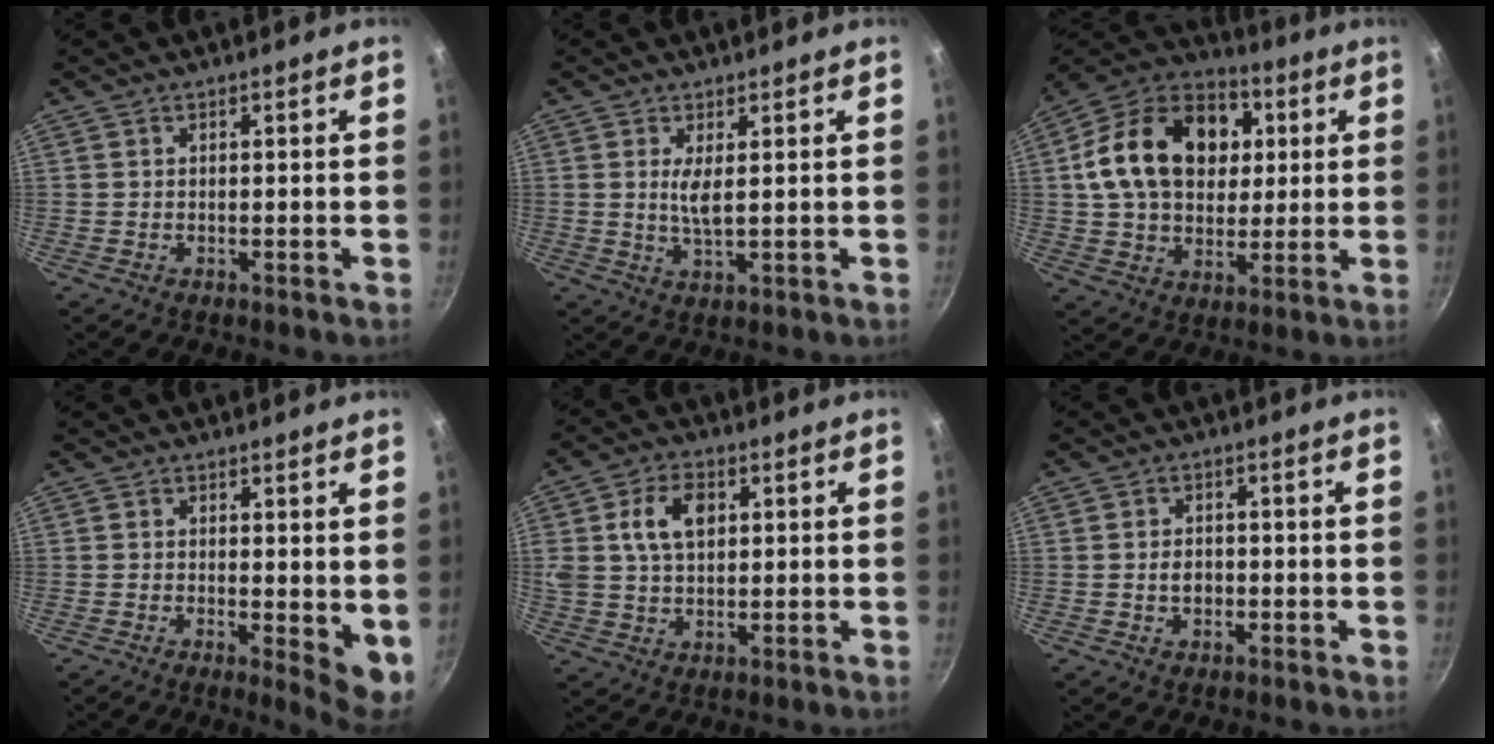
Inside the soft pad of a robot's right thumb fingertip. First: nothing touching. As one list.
[{"total": 3.4, "force": [1.0, 0.8, 3.1], "torque": [-0.064, -0.013, 0.021]}, {"total": 22.1, "force": [4.5, 16.2, 14.4], "torque": [-0.212, 0.017, 0.065]}, {"total": 5.5, "force": [0.8, 2.0, 5.0], "torque": [-0.069, -0.014, 0.011]}, {"total": 9.5, "force": [2.5, 6.3, 6.6], "torque": [-0.106, 0.004, 0.040]}, {"total": 2.6, "force": [-0.5, 2.0, 1.5], "torque": [-0.015, 0.006, -0.011]}]